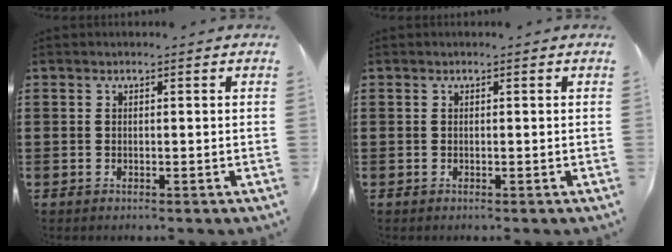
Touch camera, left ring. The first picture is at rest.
{"total": 0.0}